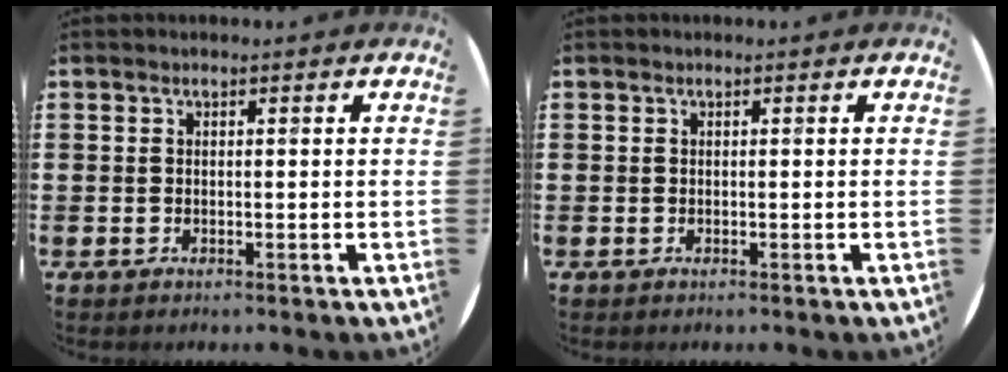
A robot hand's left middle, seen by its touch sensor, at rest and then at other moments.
{"total": 0.0}